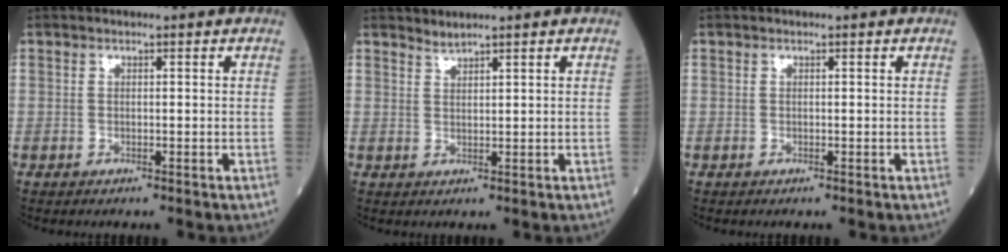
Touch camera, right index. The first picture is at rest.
{"total": 1.4, "force": [1.3, -0.4, -0.1], "torque": [-0.005, -0.002, 0.031]}
{"total": 0.0}